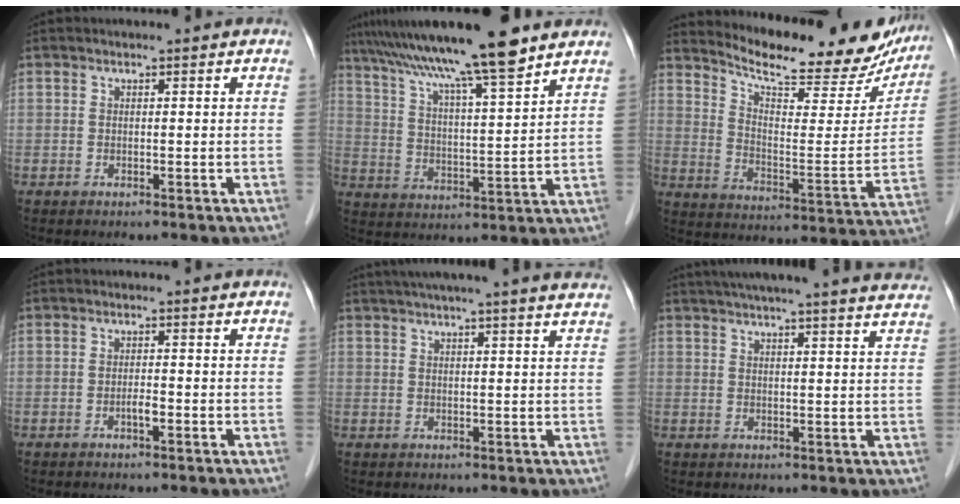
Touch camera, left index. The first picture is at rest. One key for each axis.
{"total": 16.3, "fx": 13.2, "fy": 0.1, "fz": 9.6, "tx": -0.164, "ty": 0.022, "tz": 0.215}
{"total": 22.1, "fx": 20.2, "fy": 4.7, "fz": 7.8, "tx": -0.113, "ty": -0.044, "tz": 0.265}
{"total": 1.1, "fx": -0.6, "fy": 0.1, "fz": 0.9, "tx": -0.018, "ty": 0.002, "tz": -0.011}
{"total": 16.9, "fx": 14.8, "fy": -0.1, "fz": 8.1, "tx": -0.129, "ty": 0.021, "tz": 0.182}
{"total": 24.1, "fx": 21.7, "fy": 0.9, "fz": 10.5, "tx": -0.162, "ty": 0.001, "tz": 0.267}